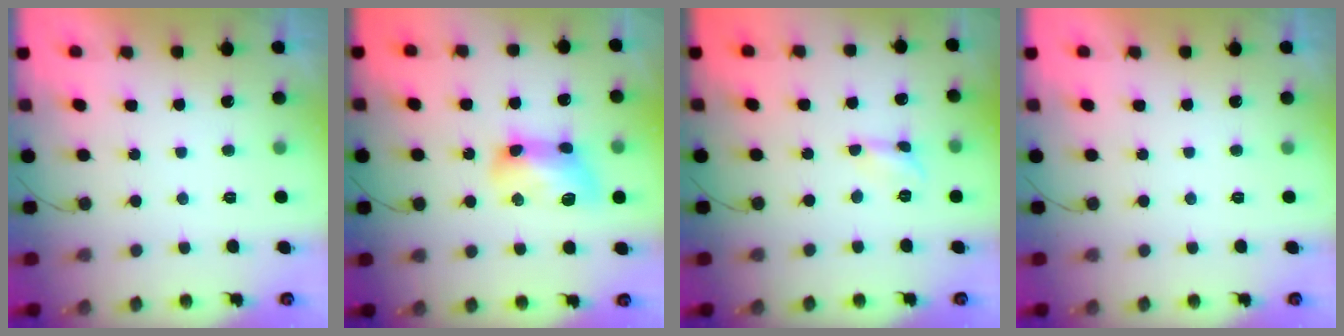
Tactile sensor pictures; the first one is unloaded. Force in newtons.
{"total": 11.5, "press": 11.5, "slide": 0.5}
{"total": 2.5, "press": 2.5, "slide": 0.3}
{"total": 0.0}